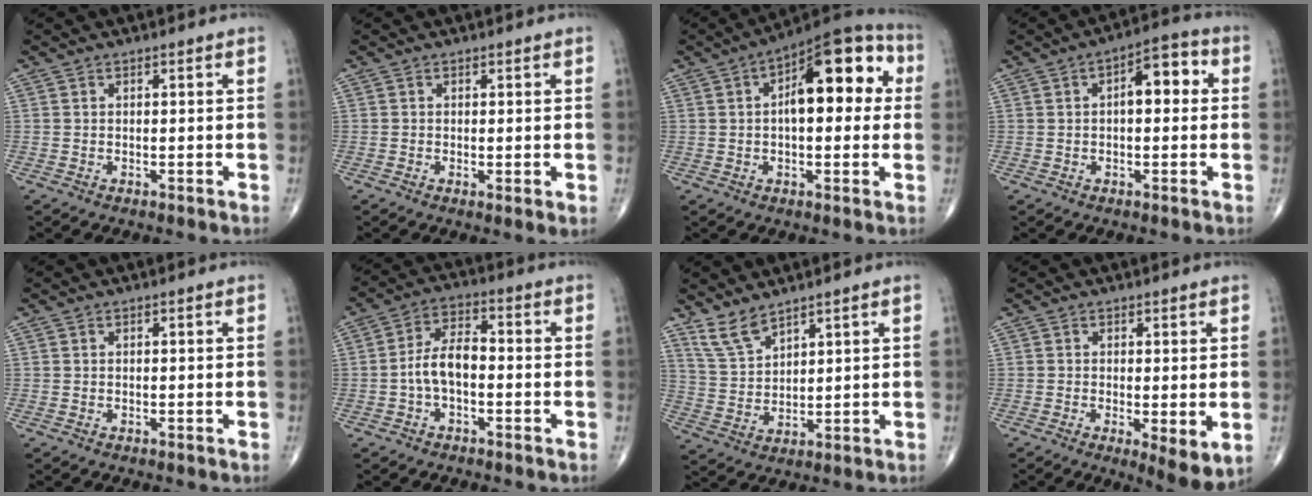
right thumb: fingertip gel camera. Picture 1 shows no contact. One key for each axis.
{"total": 1.6, "fx": 0.1, "fy": 0.3, "fz": 1.5, "tx": -0.029, "ty": -0.007, "tz": 0.000}
{"total": 17.0, "fx": 3.3, "fy": 7.8, "fz": 14.7, "tx": -0.173, "ty": 0.034, "tz": 0.040}
{"total": 7.9, "fx": 1.3, "fy": 3.8, "fz": 6.8, "tx": -0.074, "ty": 0.024, "tz": 0.009}
{"total": 0.0}
{"total": 7.0, "fx": -1.4, "fy": 3.7, "fz": 5.8, "tx": -0.106, "ty": 0.030, "tz": -0.034}
{"total": 5.9, "fx": 4.9, "fy": 1.9, "fz": 2.6, "tx": -0.048, "ty": -0.030, "tz": 0.110}
{"total": 5.8, "fx": -0.8, "fy": 1.6, "fz": 5.5, "tx": -0.087, "ty": -0.020, "tz": -0.011}